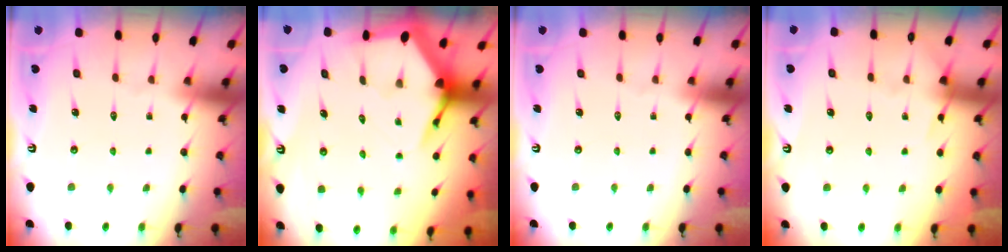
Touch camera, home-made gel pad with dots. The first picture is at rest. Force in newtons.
{"total": 7.0, "press": 7.0, "slide": 0.7}
{"total": 0.0}
{"total": 5.1, "press": 5.0, "slide": 0.6}